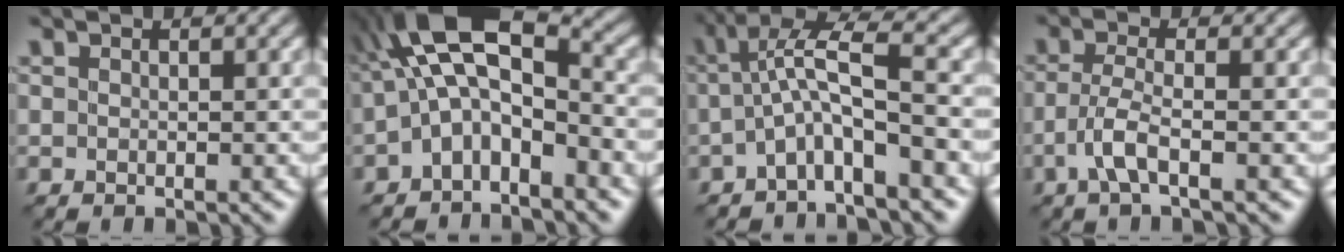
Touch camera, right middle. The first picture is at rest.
{"total": 8.9, "force": [-0.6, 4.1, 7.8], "torque": [-0.140, 0.028, -0.031]}
{"total": 5.3, "force": [-0.8, 1.4, 5.0], "torque": [-0.096, 0.016, -0.025]}
{"total": 2.8, "force": [-1.2, 0.6, 2.4], "torque": [-0.055, 0.002, -0.032]}